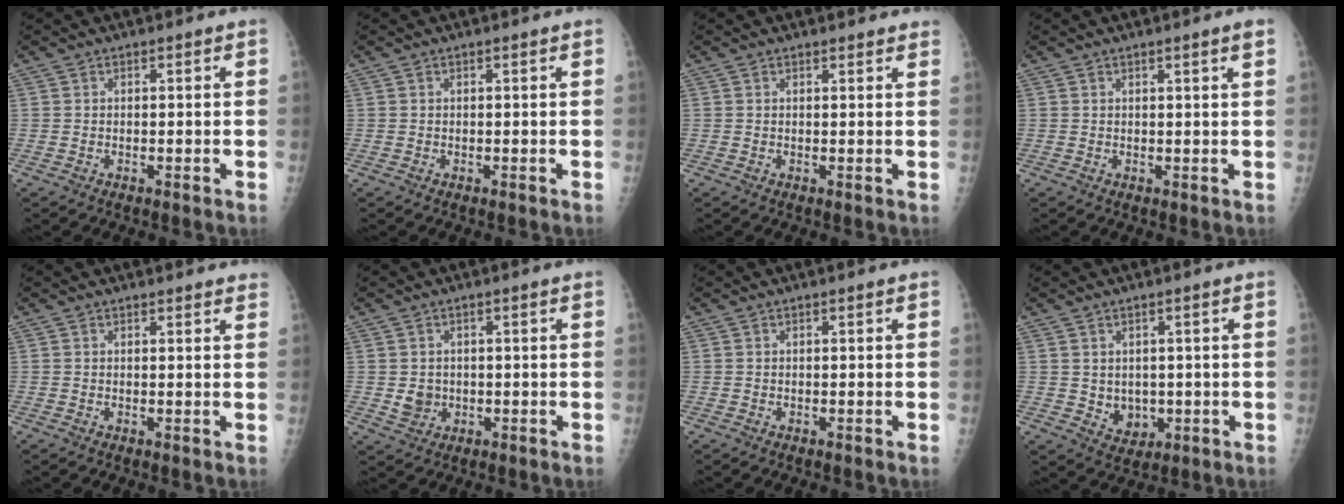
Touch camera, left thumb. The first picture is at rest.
{"total": 0.0}
{"total": 2.1, "force": [2.0, 0.5, 0.6], "torque": [-0.002, -0.006, 0.018]}
{"total": 1.8, "force": [1.1, -0.4, 1.4], "torque": [-0.024, -0.007, 0.017]}
{"total": 2.9, "force": [2.7, 0.6, 0.8], "torque": [0.001, -0.008, 0.022]}
{"total": 3.0, "force": [-0.1, 2.7, 1.3], "torque": [-0.009, 0.000, 0.007]}
{"total": 0.0}
{"total": 4.2, "force": [0.1, 3.4, 2.3], "torque": [-0.018, -0.007, 0.016]}